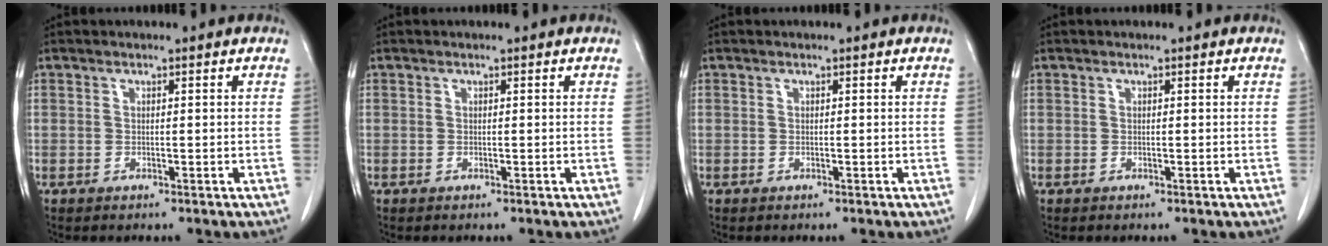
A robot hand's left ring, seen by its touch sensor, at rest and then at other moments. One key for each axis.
{"total": 0.0}
{"total": 0.0}
{"total": 0.0}